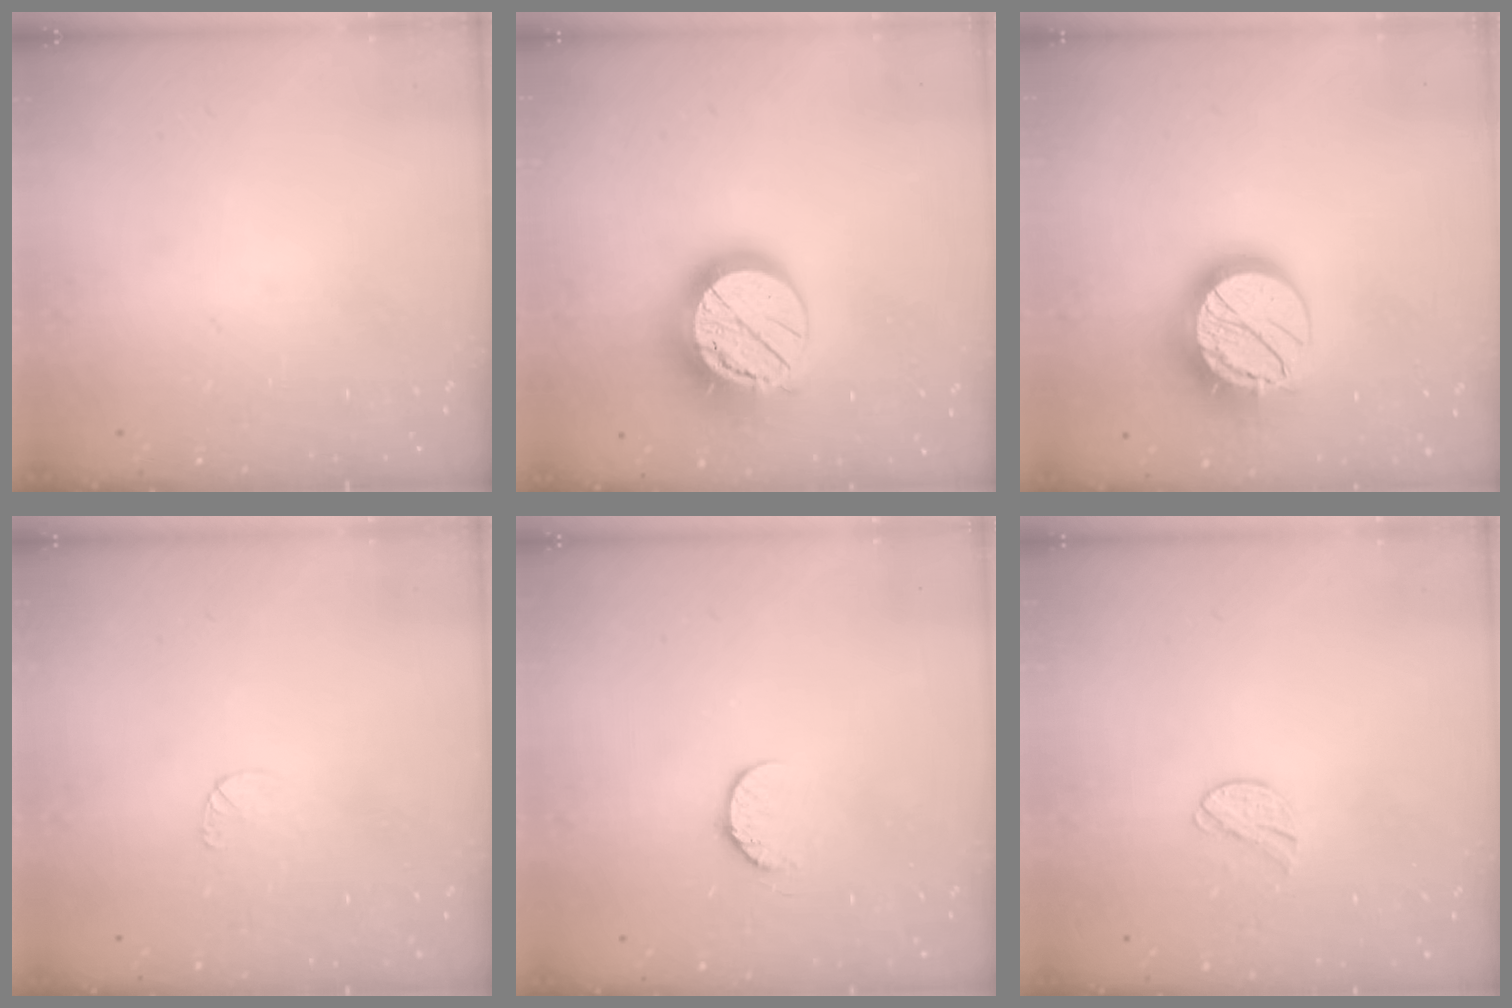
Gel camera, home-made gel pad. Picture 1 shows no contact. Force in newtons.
{"total": 17.5, "press": 17.4, "slide": 1.3}
{"total": 16.9, "press": 16.9, "slide": 0.9}
{"total": 3.7, "press": 3.7, "slide": 0.4}
{"total": 7.4, "press": 7.4, "slide": 0.6}
{"total": 8.5, "press": 8.4, "slide": 0.7}